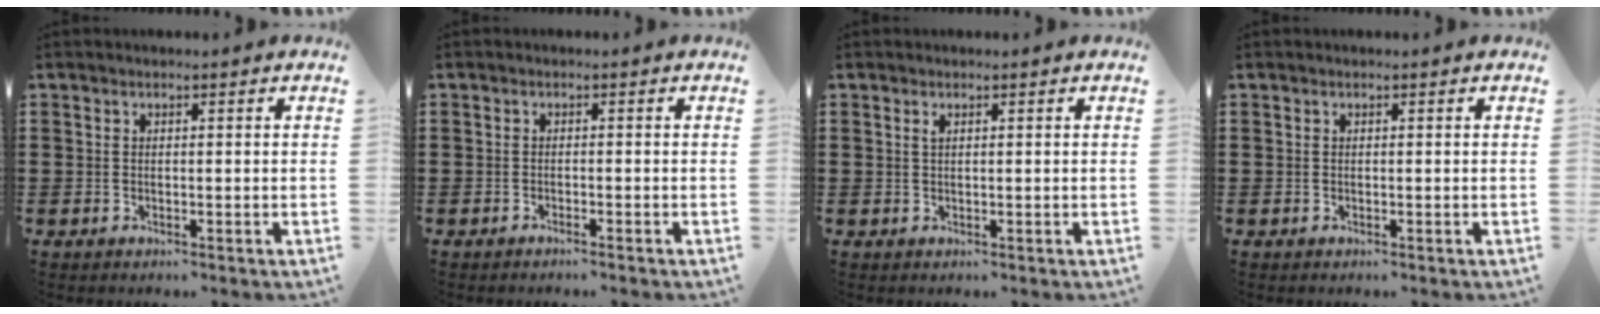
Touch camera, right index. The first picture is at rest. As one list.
[{"total": 0.8, "force": [-0.7, -0.1, 0.2], "torque": [-0.005, -0.001, -0.015]}, {"total": 0.7, "force": [0.3, 0.2, 0.6], "torque": [-0.014, 0.001, 0.006]}, {"total": 0.0}]